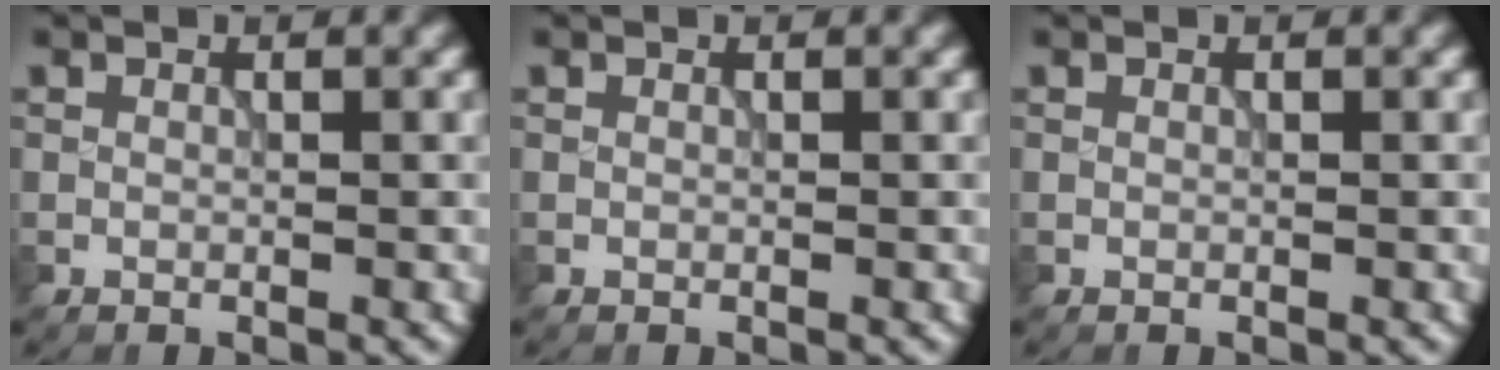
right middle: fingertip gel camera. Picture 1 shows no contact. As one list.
[{"total": 0.0}, {"total": 0.0}]